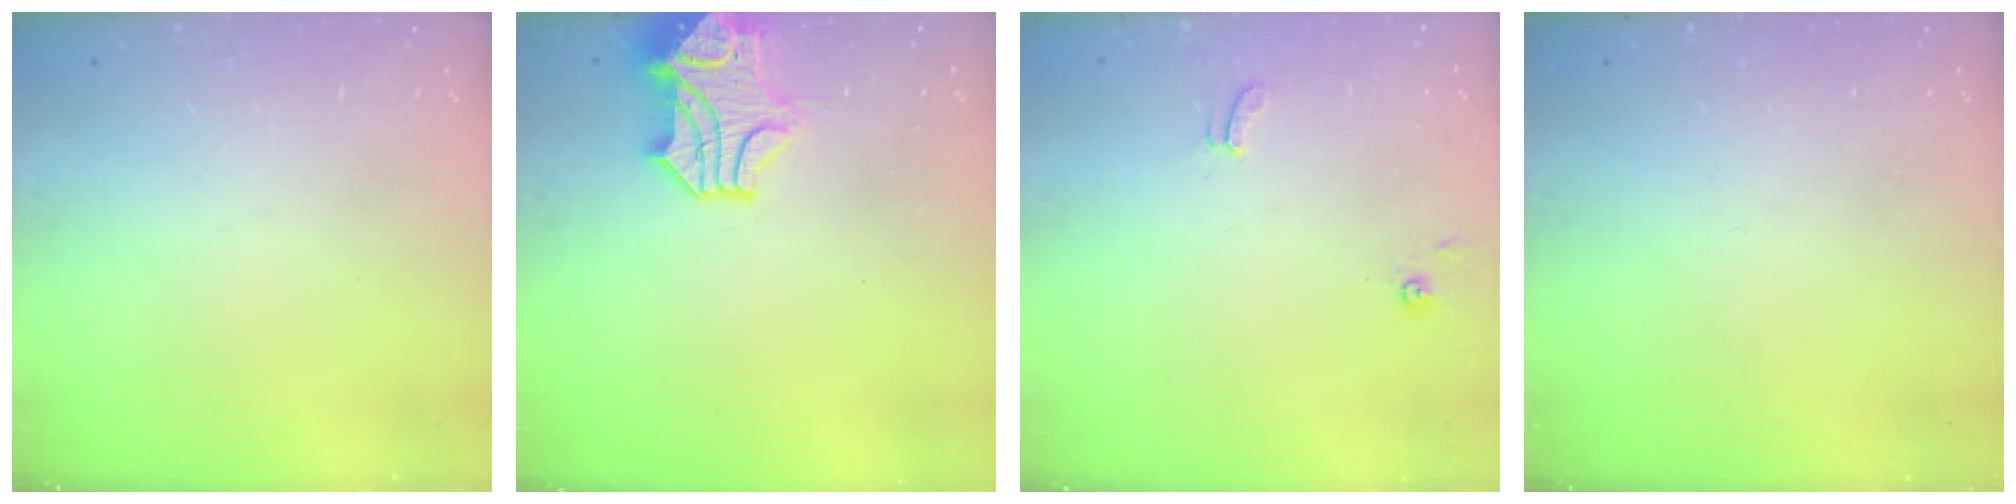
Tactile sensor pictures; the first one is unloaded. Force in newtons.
{"total": 1.0, "press": 0.2, "slide": 1.0}
{"total": 0.9, "press": 0.8, "slide": 0.4}
{"total": 0.0}